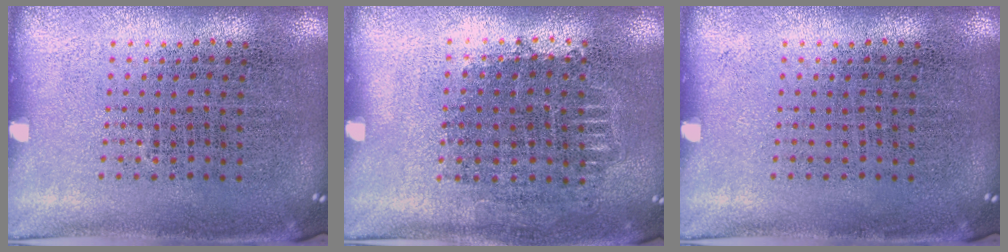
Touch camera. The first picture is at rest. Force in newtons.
{"total": 0.7, "press": 0.7, "slide": 0.4}
{"total": 0.0}